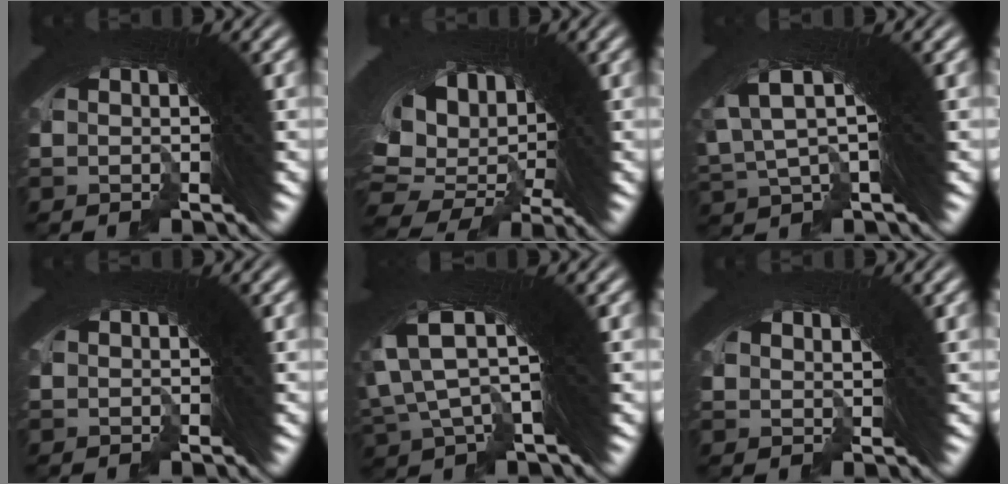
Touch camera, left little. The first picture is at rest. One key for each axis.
{"total": 13.0, "fx": -3.8, "fy": 10.1, "fz": 7.2, "tx": -0.178, "ty": -0.065, "tz": -0.036}
{"total": 6.9, "fx": 0.4, "fy": 4.6, "fz": 5.2, "tx": -0.117, "ty": 0.002, "tz": -0.003}
{"total": 0.0}
{"total": 8.5, "fx": 1.5, "fy": 4.8, "fz": 6.9, "tx": -0.149, "ty": 0.014, "tz": 0.012}
{"total": 0.7, "fx": -0.2, "fy": 0.6, "fz": 0.0, "tx": -0.021, "ty": -0.012, "tz": 0.001}